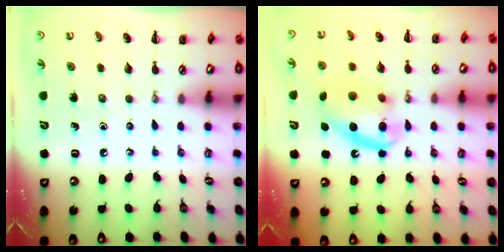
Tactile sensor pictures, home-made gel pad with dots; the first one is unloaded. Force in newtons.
{"total": 15.0, "press": 14.8, "slide": 2.5}